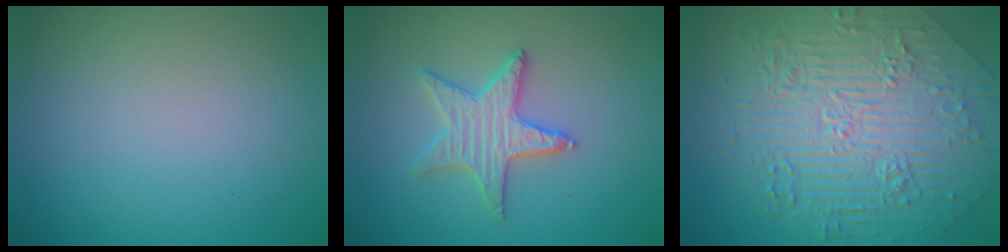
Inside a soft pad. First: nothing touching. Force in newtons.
{"total": 3.3, "press": 3.2, "slide": 0.2}
{"total": 11.1, "press": 7.5, "slide": 8.1}